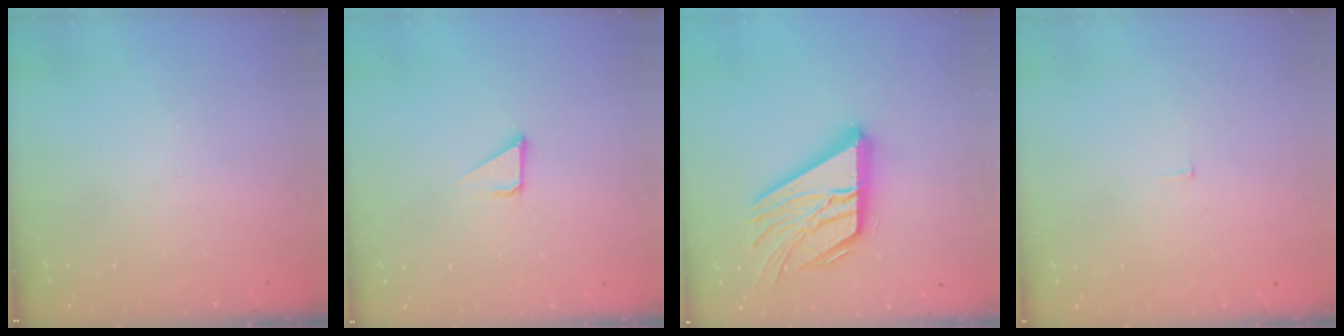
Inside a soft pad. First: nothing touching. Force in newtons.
{"total": 3.2, "press": 3.2, "slide": 0.1}
{"total": 21.7, "press": 21.6, "slide": 1.9}
{"total": 2.2, "press": 2.2, "slide": 0.1}